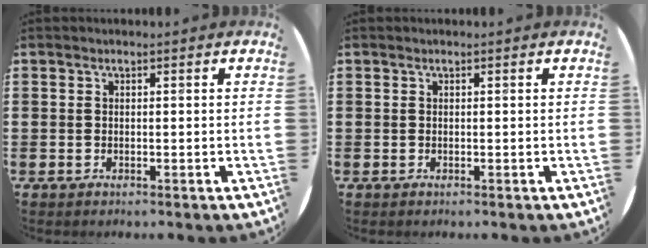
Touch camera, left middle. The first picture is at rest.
{"total": 0.0}